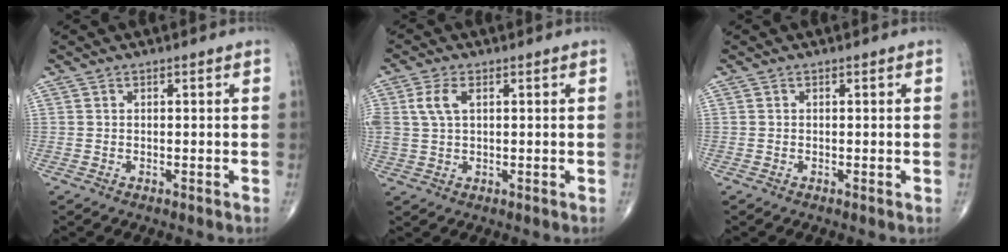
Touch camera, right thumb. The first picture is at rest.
{"total": 4.9, "force": [1.5, 2.7, 3.8], "torque": [-0.095, 0.007, 0.030]}
{"total": 0.0}